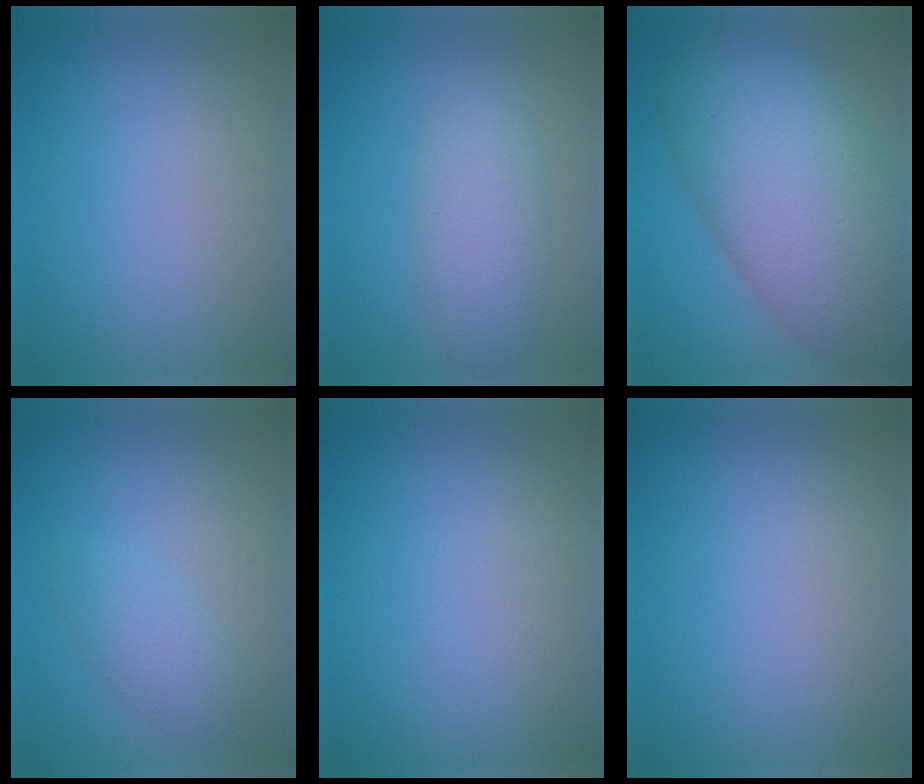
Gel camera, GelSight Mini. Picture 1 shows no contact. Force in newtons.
{"total": 3.6, "press": 3.6, "slide": 0.1}
{"total": 13.0, "press": 13.0, "slide": 0.6}
{"total": 2.1, "press": 2.1, "slide": 0.1}
{"total": 0.0}
{"total": 0.0}